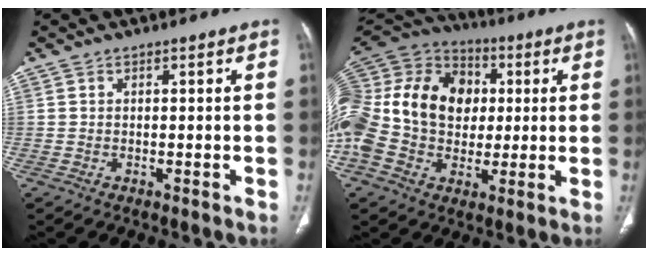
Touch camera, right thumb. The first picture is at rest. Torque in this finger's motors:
{"motor_torque": [2.30, 2.29, 0.73, 0.26, 0.27]}